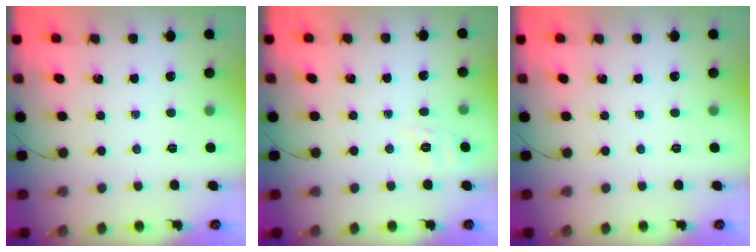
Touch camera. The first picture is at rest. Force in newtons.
{"total": 1.9, "press": 0.6, "slide": 1.8}
{"total": 0.0}